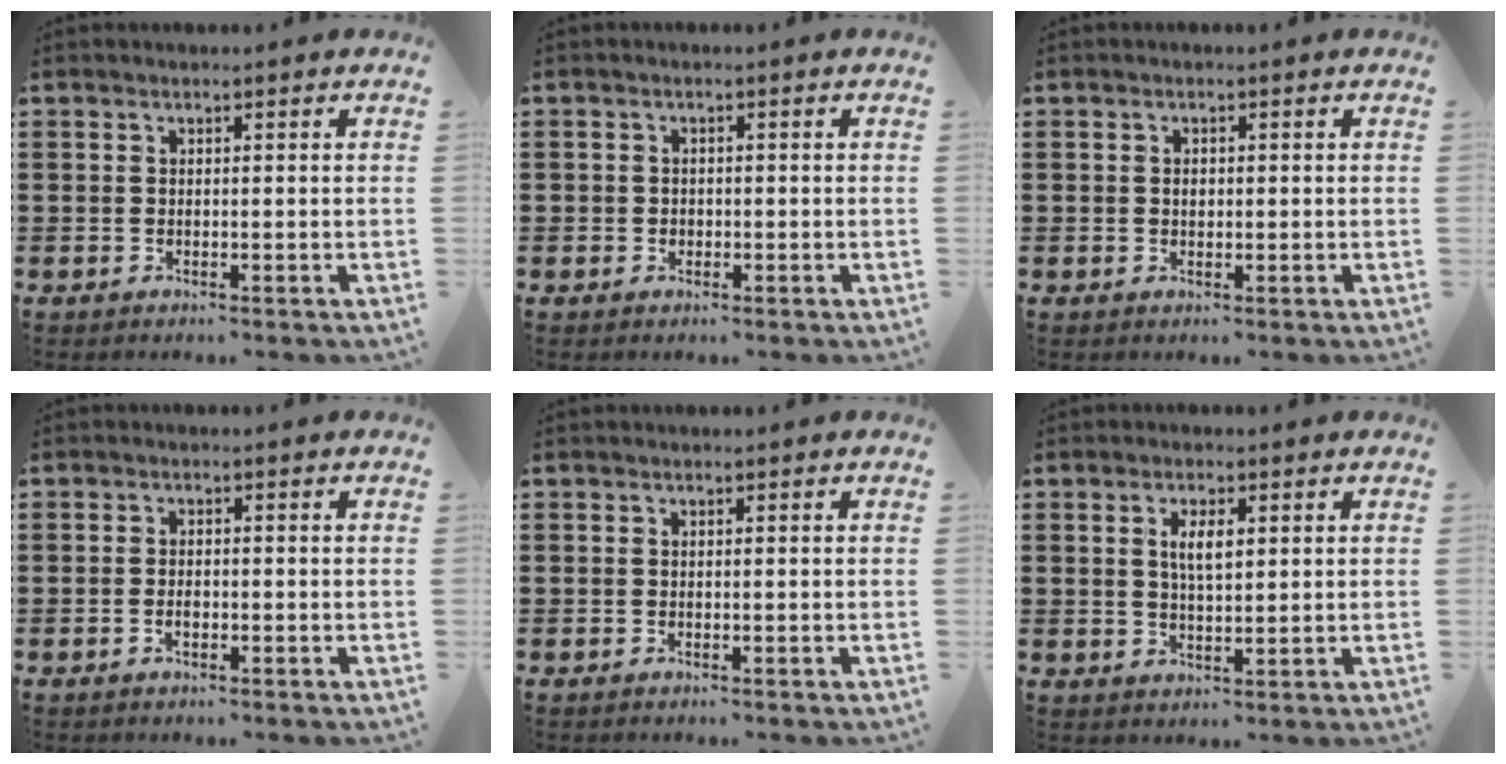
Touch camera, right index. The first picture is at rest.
{"total": 1.0, "force": [-0.3, 0.9, 0.2], "torque": [-0.007, 0.002, -0.007]}
{"total": 1.3, "force": [0.1, 0.8, 1.0], "torque": [-0.022, 0.004, 0.001]}
{"total": 1.4, "force": [-0.6, 0.5, 1.2], "torque": [-0.025, -0.004, -0.009]}
{"total": 0.0}
{"total": 3.8, "force": [1.1, 1.3, 3.5], "torque": [-0.064, 0.002, 0.015]}